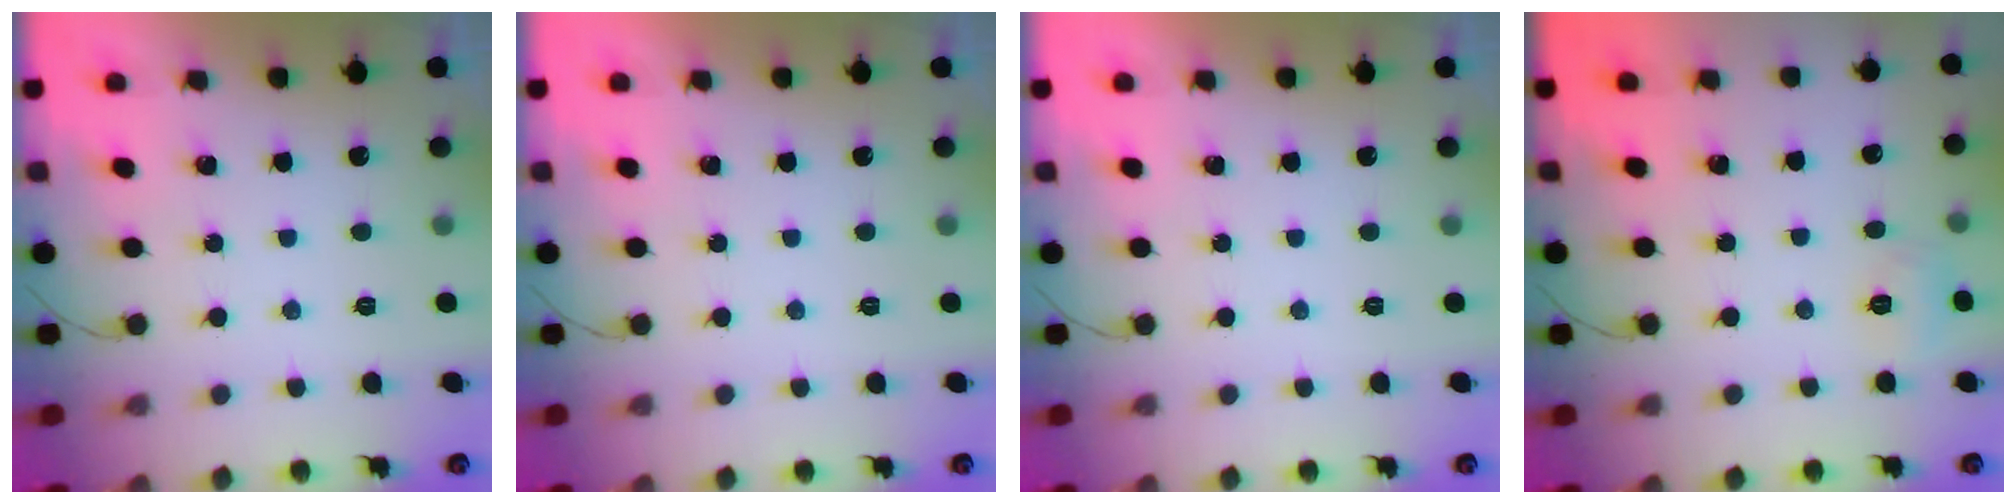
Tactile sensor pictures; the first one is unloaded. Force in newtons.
{"total": 0.0}
{"total": 0.0}
{"total": 5.2, "press": 5.0, "slide": 1.4}